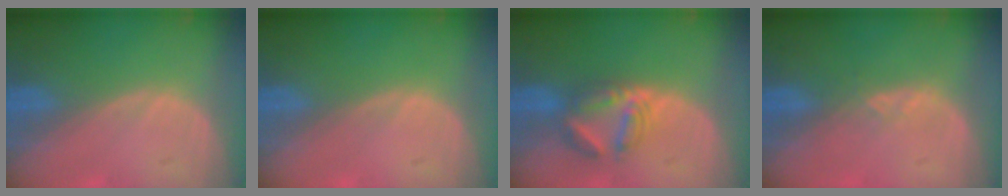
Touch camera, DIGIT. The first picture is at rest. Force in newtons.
{"total": 0.0}
{"total": 5.8, "press": 5.6, "slide": 1.2}
{"total": 1.6, "press": 1.5, "slide": 0.7}